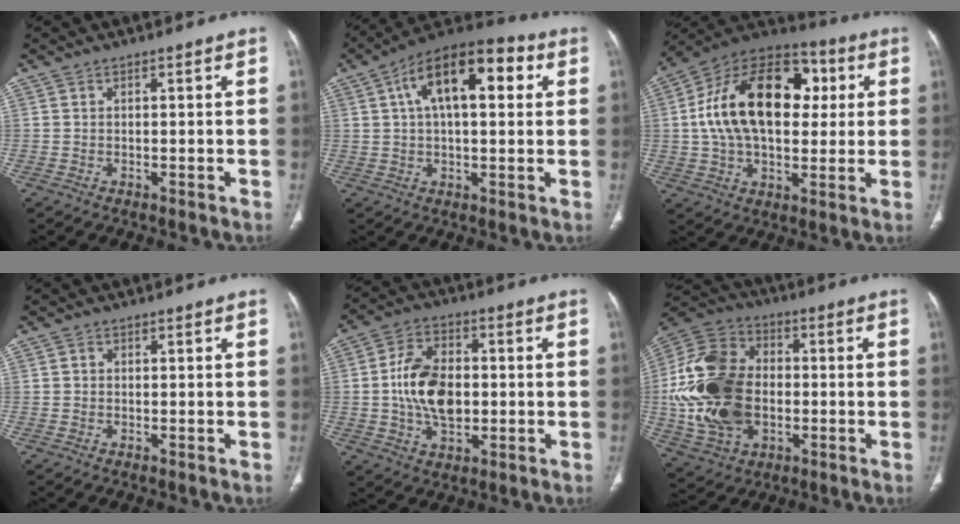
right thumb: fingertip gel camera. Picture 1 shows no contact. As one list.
[{"total": 16.9, "force": [5.0, 8.0, 14.1], "torque": [-0.203, 0.027, 0.071]}, {"total": 24.5, "force": [3.8, 15.4, 18.7], "torque": [-0.302, 0.021, 0.056]}, {"total": 0.8, "force": [0.0, 0.8, 0.3], "torque": [-0.002, 0.003, 0.000]}, {"total": 12.9, "force": [-0.3, 8.2, 10.0], "torque": [-0.164, 0.011, -0.005]}, {"total": 22.7, "force": [-1.6, 15.9, 16.1], "torque": [-0.319, 0.014, -0.022]}]